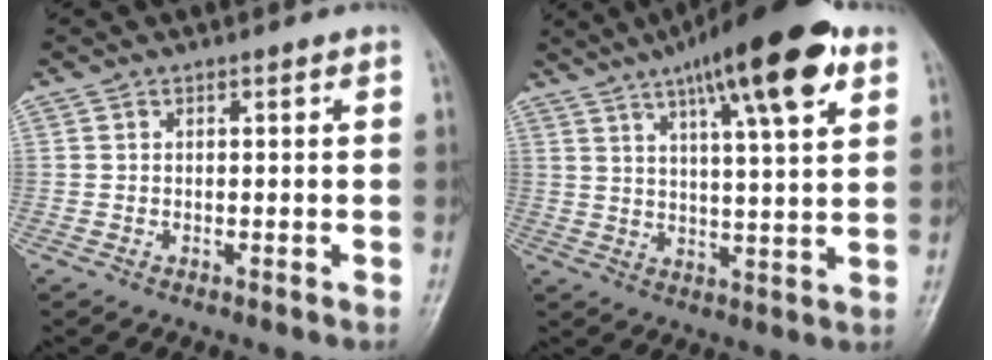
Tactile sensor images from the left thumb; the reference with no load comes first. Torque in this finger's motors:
{"motor_torque": [0.30, 0.42, 1.85, -0.91, 0.23]}